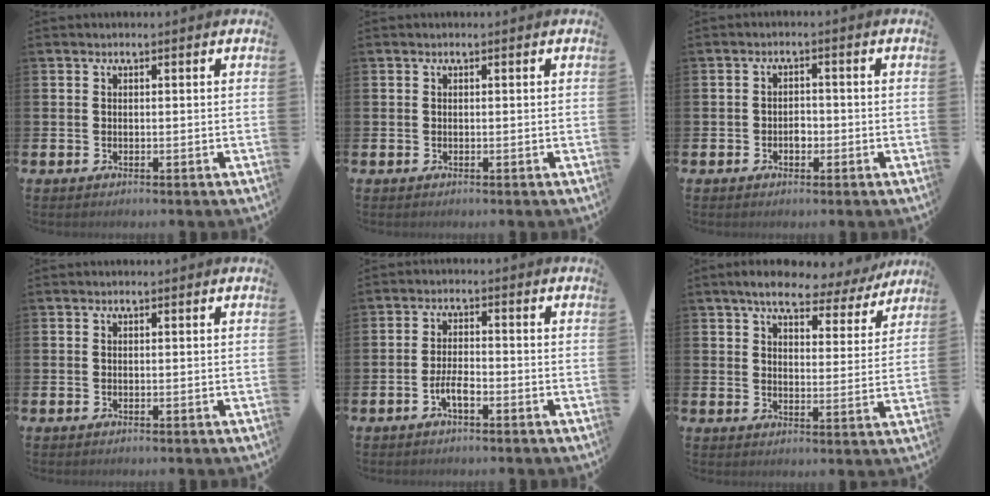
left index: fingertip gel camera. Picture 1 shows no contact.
{"total": 0.0}
{"total": 1.8, "force": [-0.7, 1.3, 0.9], "torque": [-0.008, 0.000, -0.018]}
{"total": 0.0}
{"total": 3.0, "force": [-1.4, 1.0, 2.4], "torque": [-0.056, 0.005, -0.028]}
{"total": 6.6, "force": [5.9, 1.9, 2.4], "torque": [-0.049, -0.033, 0.096]}